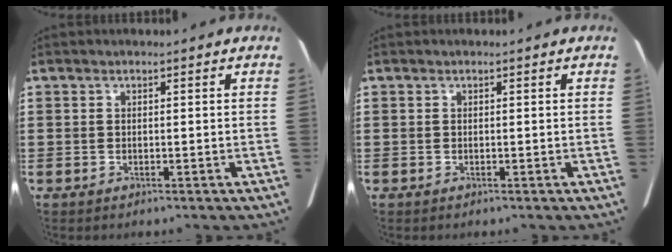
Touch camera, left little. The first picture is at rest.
{"total": 0.0}